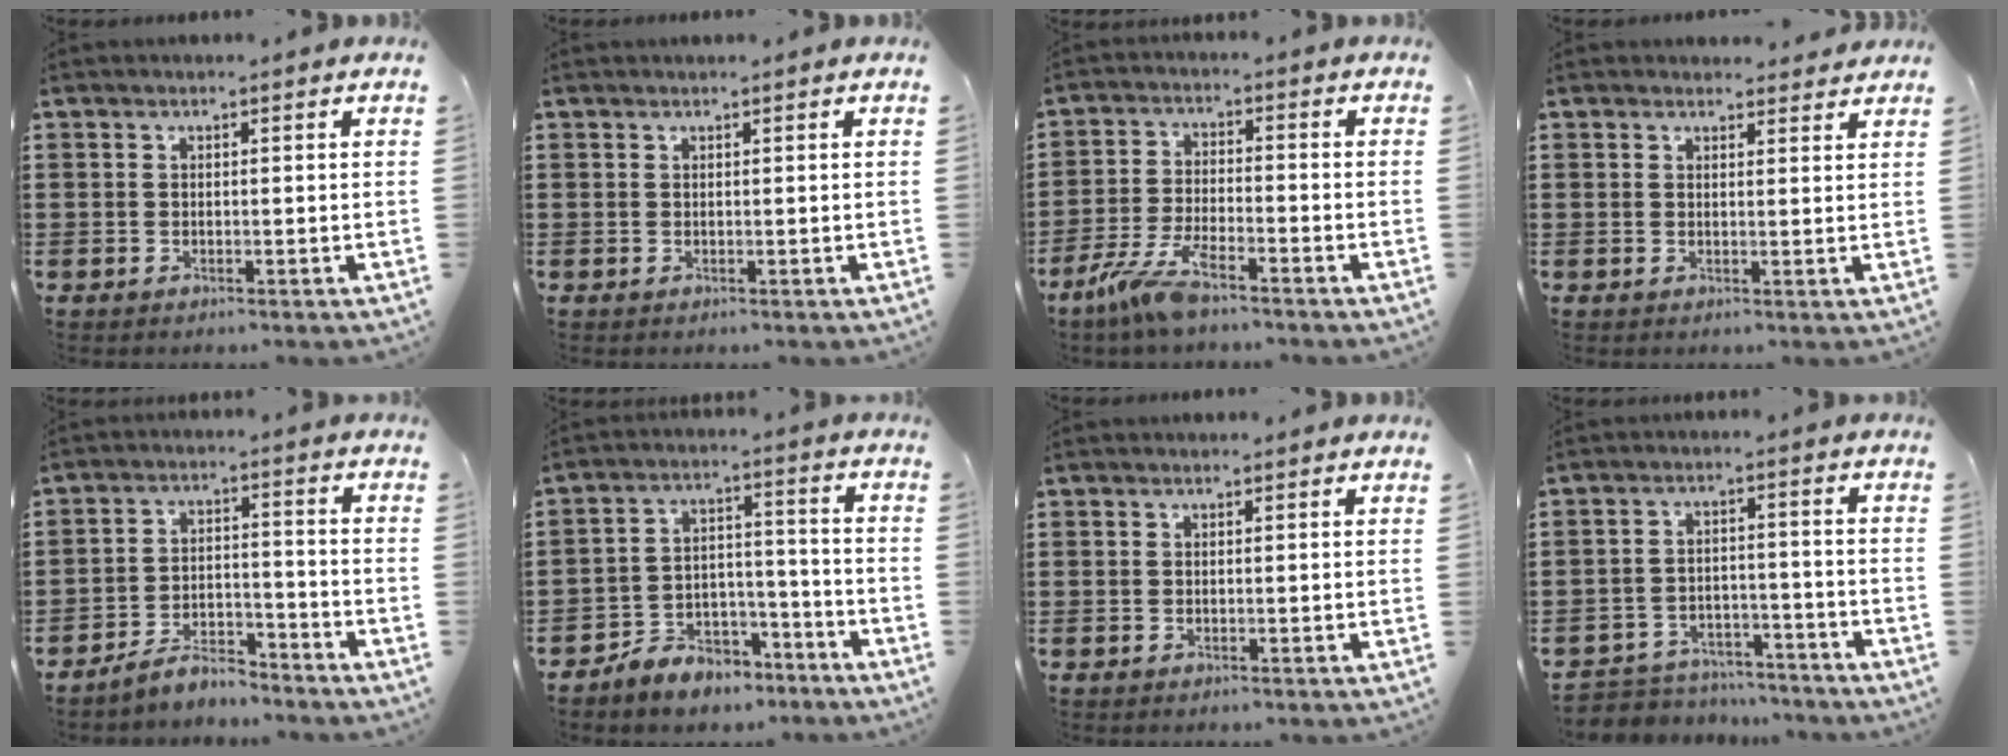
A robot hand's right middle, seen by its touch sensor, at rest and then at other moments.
{"total": 0.0}
{"total": 6.8, "force": [-5.1, 0.8, 4.4], "torque": [-0.105, -0.016, -0.098]}
{"total": 1.7, "force": [1.6, 0.4, -0.1], "torque": [0.006, 0.000, 0.030]}
{"total": 5.4, "force": [-5.2, 0.8, 1.0], "torque": [-0.019, 0.007, -0.102]}
{"total": 5.5, "force": [-5.1, 2.0, 0.4], "torque": [-0.011, 0.014, -0.102]}
{"total": 0.0}
{"total": 4.4, "force": [-4.4, 0.9, -0.1], "torque": [-0.014, 0.004, -0.094]}